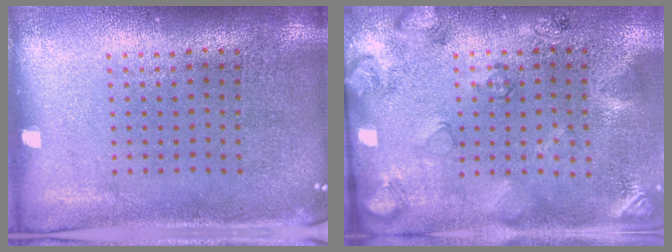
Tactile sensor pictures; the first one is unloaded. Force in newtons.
{"total": 2.6, "press": 1.8, "slide": 1.9}